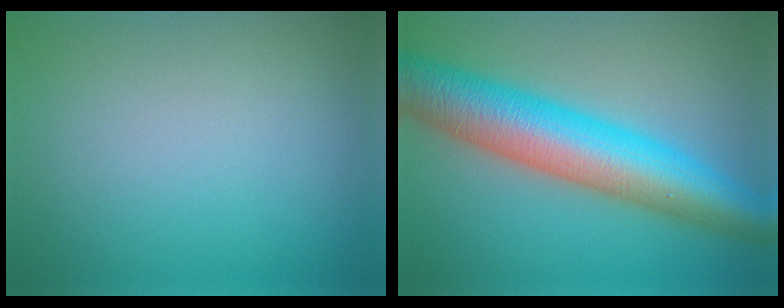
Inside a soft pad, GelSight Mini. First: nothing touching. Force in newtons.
{"total": 10.6, "press": 10.6, "slide": 0.1}